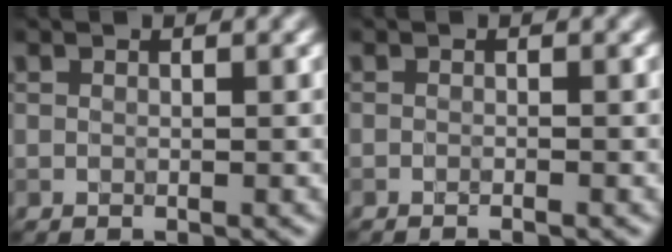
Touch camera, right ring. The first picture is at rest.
{"total": 0.8, "force": [-0.5, 0.2, 0.6], "torque": [-0.006, -0.003, -0.010]}